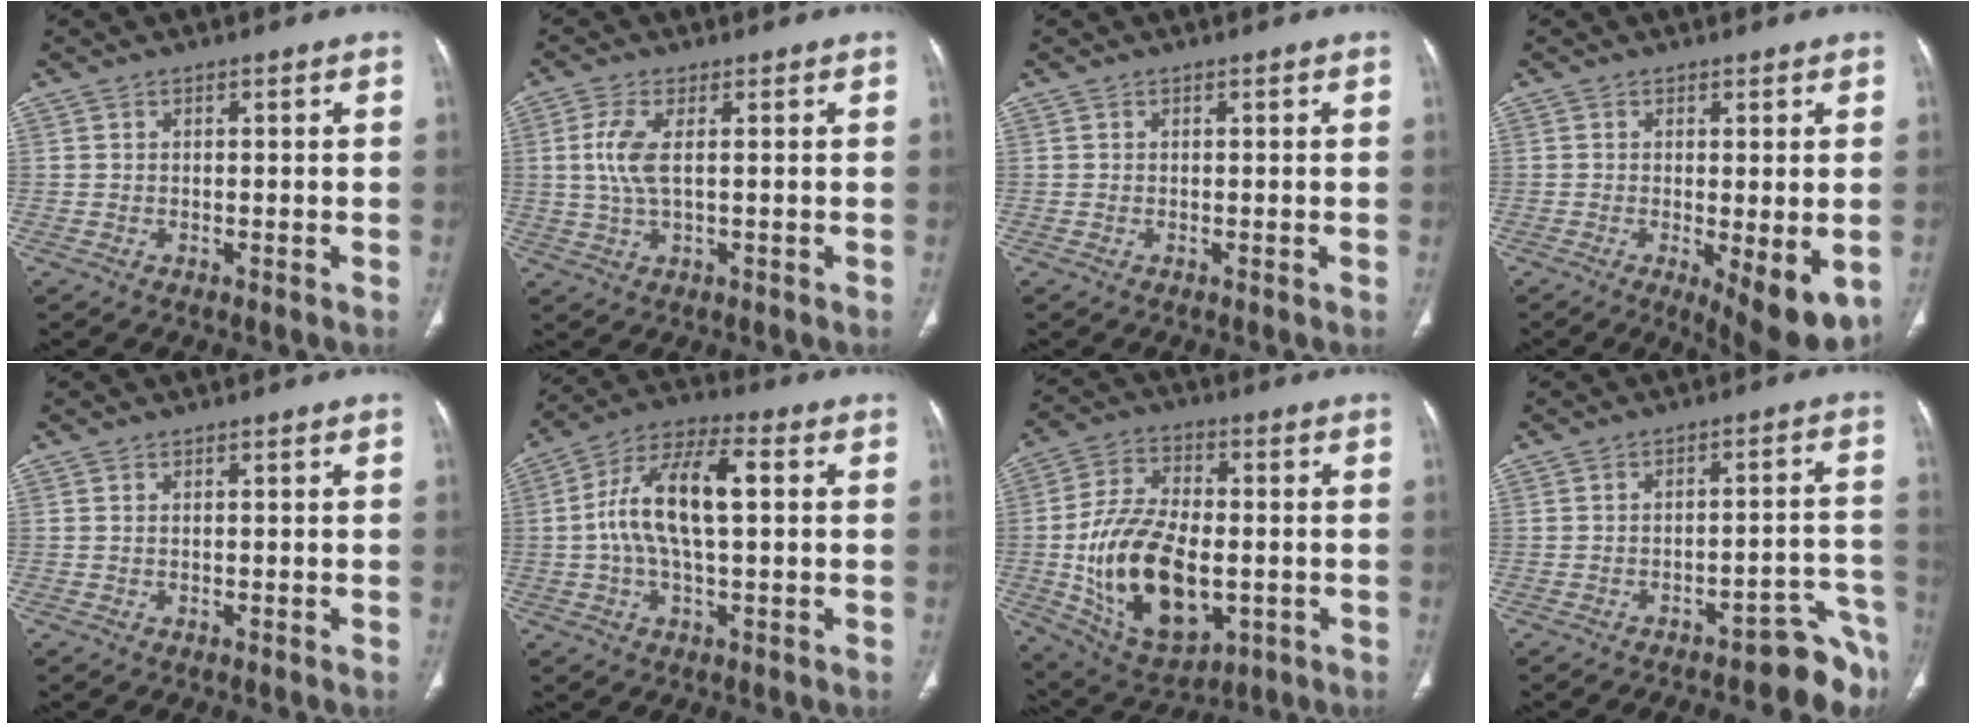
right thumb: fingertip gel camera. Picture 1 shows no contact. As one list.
[{"total": 5.7, "force": [0.8, 2.0, 5.2], "torque": [-0.139, 0.002, 0.015]}, {"total": 0.0}, {"total": 9.2, "force": [-2.4, 2.8, 8.5], "torque": [-0.117, -0.025, -0.029]}, {"total": 0.0}, {"total": 13.9, "force": [1.3, 5.9, 12.5], "torque": [-0.243, 0.032, 0.017]}, {"total": 21.0, "force": [-3.2, 12.1, 16.8], "torque": [-0.287, 0.004, -0.036]}, {"total": 8.4, "force": [-7.4, 2.2, 3.3], "torque": [-0.001, 0.087, -0.096]}]